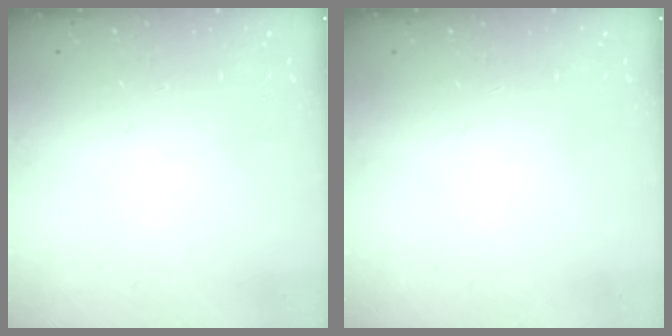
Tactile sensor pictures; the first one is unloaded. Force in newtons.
{"total": 0.0}